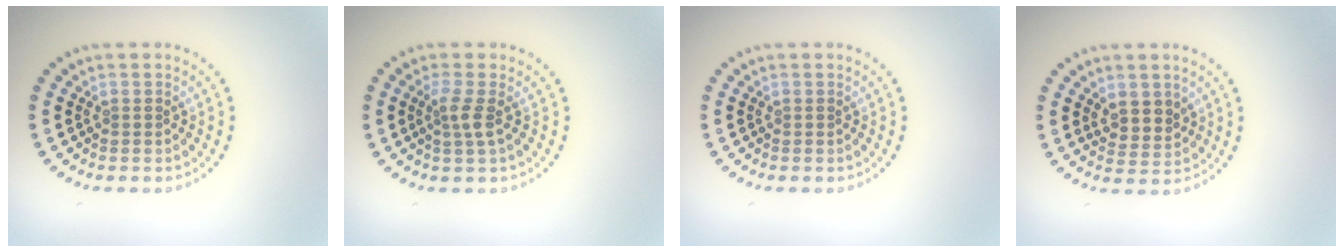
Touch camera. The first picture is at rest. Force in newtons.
{"total": 1.9, "press": 1.4, "slide": 1.2}
{"total": 0.0}
{"total": 2.2, "press": 2.0, "slide": 0.9}